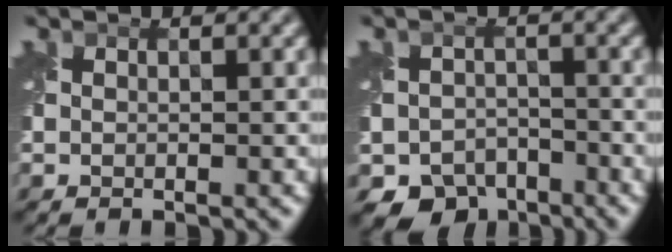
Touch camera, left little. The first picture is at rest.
{"total": 5.2, "force": [-3.8, 3.4, 1.2], "torque": [-0.010, -0.015, -0.060]}